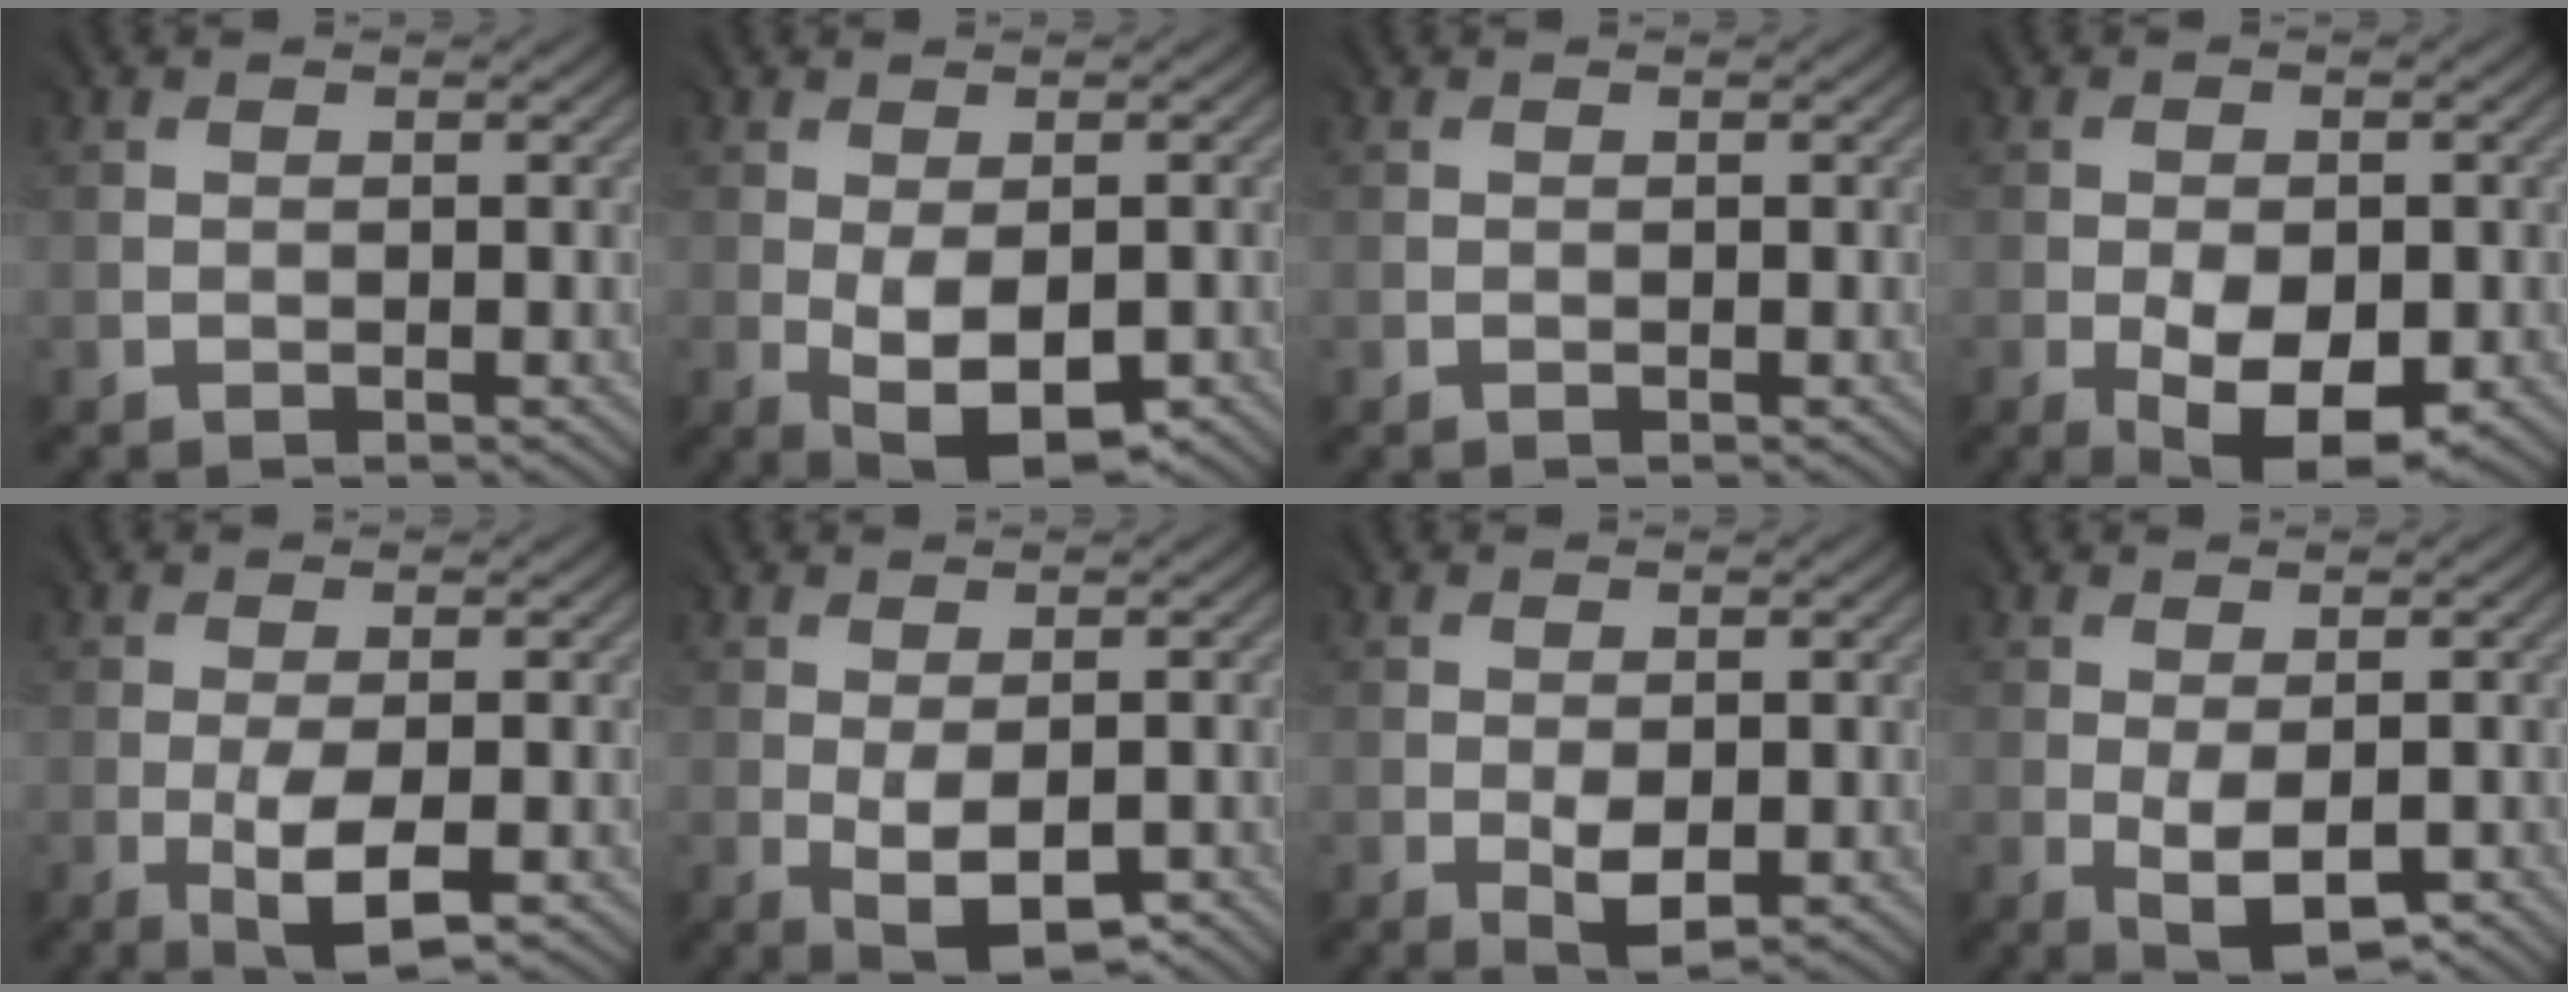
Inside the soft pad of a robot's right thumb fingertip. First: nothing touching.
{"total": 7.0, "force": [-2.2, 3.7, 5.5], "torque": [-0.114, -0.020, -0.029]}
{"total": 0.0}
{"total": 8.5, "force": [-3.3, 4.5, 6.5], "torque": [-0.115, -0.024, -0.050]}
{"total": 5.1, "force": [-2.0, 1.7, 4.4], "torque": [-0.092, -0.009, -0.033]}
{"total": 5.3, "force": [-1.7, 2.8, 4.2], "torque": [-0.091, -0.019, -0.022]}
{"total": 3.3, "force": [-0.9, 1.7, 2.6], "torque": [-0.050, -0.006, -0.011]}
{"total": 4.8, "force": [-1.5, 2.5, 3.9], "torque": [-0.086, -0.016, -0.018]}